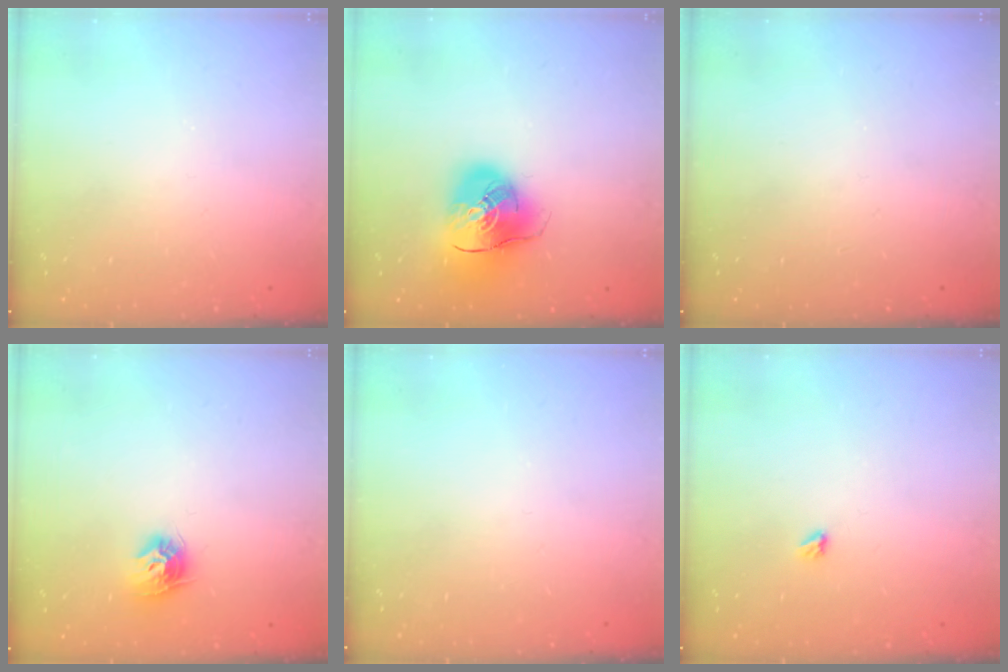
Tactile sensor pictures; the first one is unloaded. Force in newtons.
{"total": 14.1, "press": 13.9, "slide": 2.5}
{"total": 0.0}
{"total": 8.7, "press": 8.7, "slide": 0.3}
{"total": 0.0}
{"total": 2.9, "press": 2.9, "slide": 0.5}